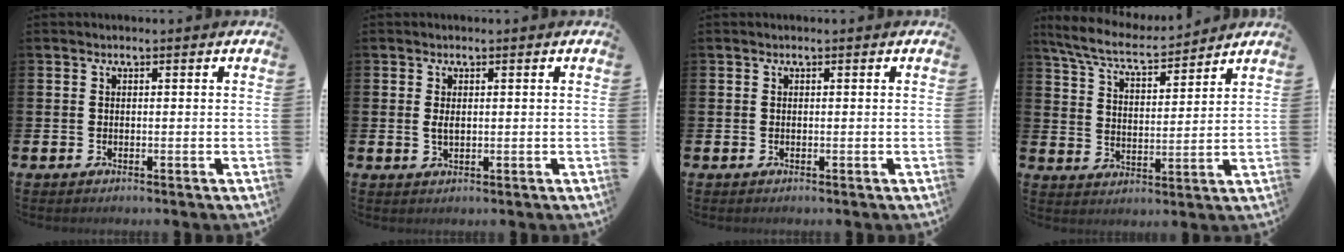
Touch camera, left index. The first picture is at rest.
{"total": 1.3, "force": [0.3, 0.6, 1.1], "torque": [-0.012, 0.001, 0.001]}
{"total": 0.0}
{"total": 7.3, "force": [6.7, 1.1, 2.6], "torque": [-0.080, -0.035, 0.118]}